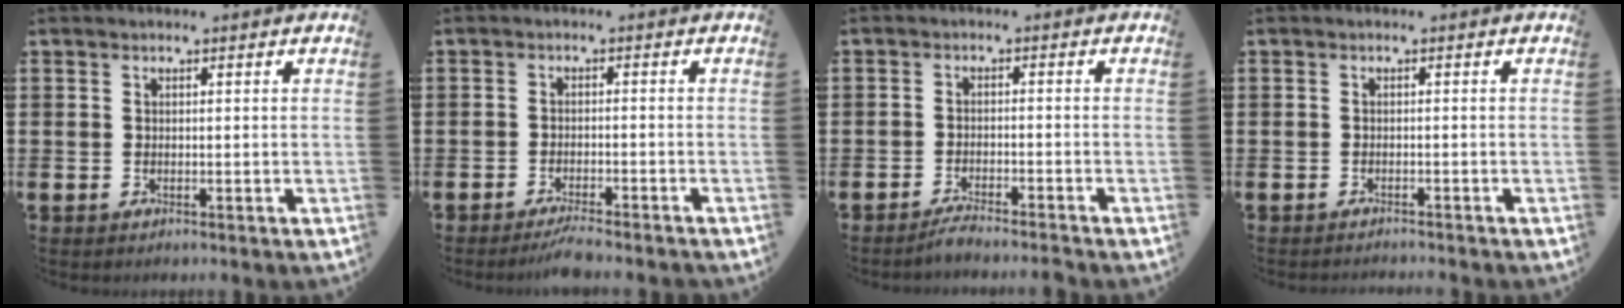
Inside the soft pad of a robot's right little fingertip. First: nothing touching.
{"total": 2.3, "force": [-2.0, -0.1, 1.1], "torque": [-0.017, 0.004, -0.039]}
{"total": 2.1, "force": [-1.9, -0.2, 0.8], "torque": [-0.012, 0.005, -0.037]}
{"total": 0.7, "force": [-0.7, -0.1, 0.0], "torque": [0.000, -0.001, -0.015]}